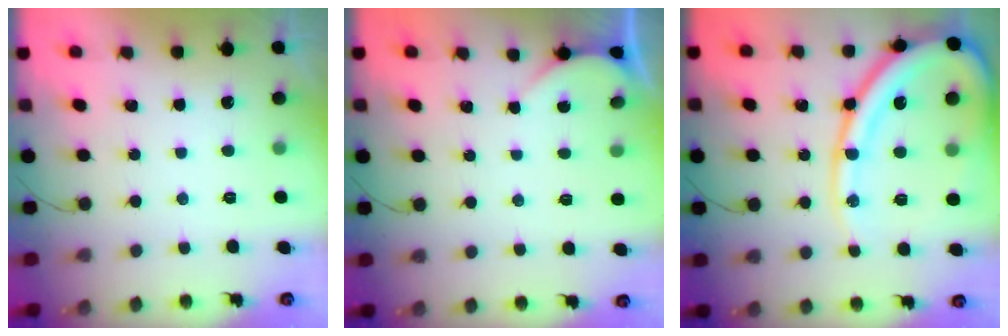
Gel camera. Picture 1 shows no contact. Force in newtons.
{"total": 2.3, "press": 2.3, "slide": 0.2}
{"total": 21.2, "press": 21.1, "slide": 2.0}